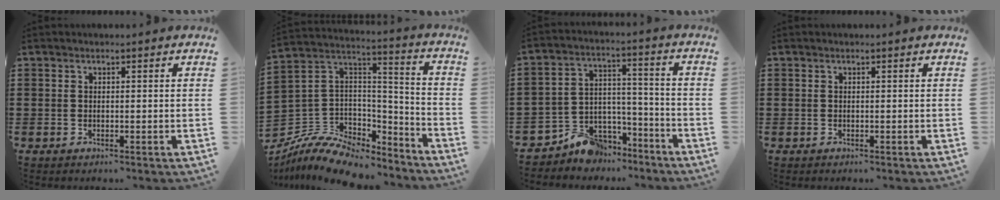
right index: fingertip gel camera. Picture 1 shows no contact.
{"total": 9.2, "force": [-7.5, 4.6, 2.6], "torque": [-0.071, 0.009, -0.146]}
{"total": 7.5, "force": [-6.5, 3.7, 1.1], "torque": [-0.029, 0.028, -0.124]}
{"total": 0.0}